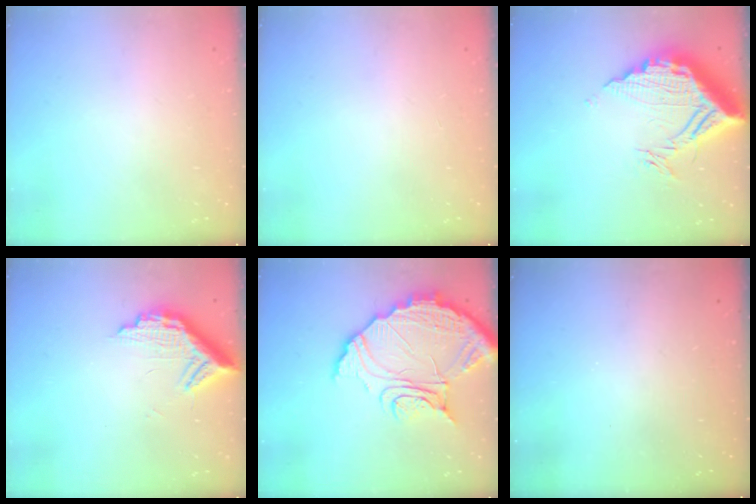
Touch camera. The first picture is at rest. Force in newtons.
{"total": 0.0}
{"total": 16.4, "press": 16.3, "slide": 1.5}
{"total": 11.1, "press": 11.1, "slide": 0.8}
{"total": 17.0, "press": 17.0, "slide": 1.7}
{"total": 3.0, "press": 3.0, "slide": 0.1}